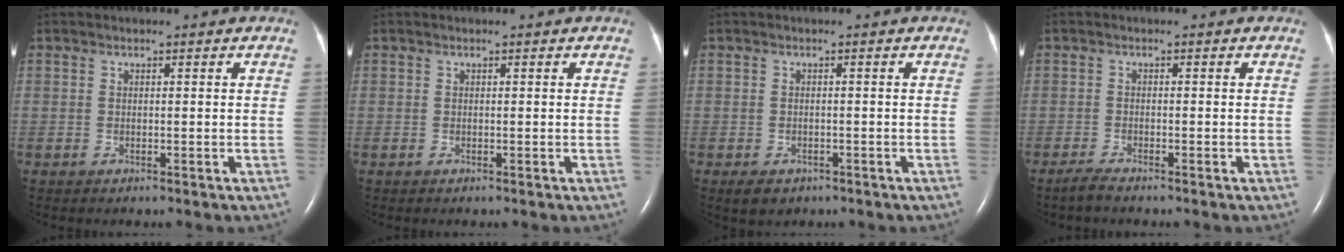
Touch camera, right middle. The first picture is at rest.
{"total": 0.0}
{"total": 2.6, "force": [-1.7, 1.7, 1.1], "torque": [-0.019, -0.001, -0.015]}
{"total": 1.6, "force": [-1.5, -0.1, 0.7], "torque": [-0.029, -0.006, -0.029]}